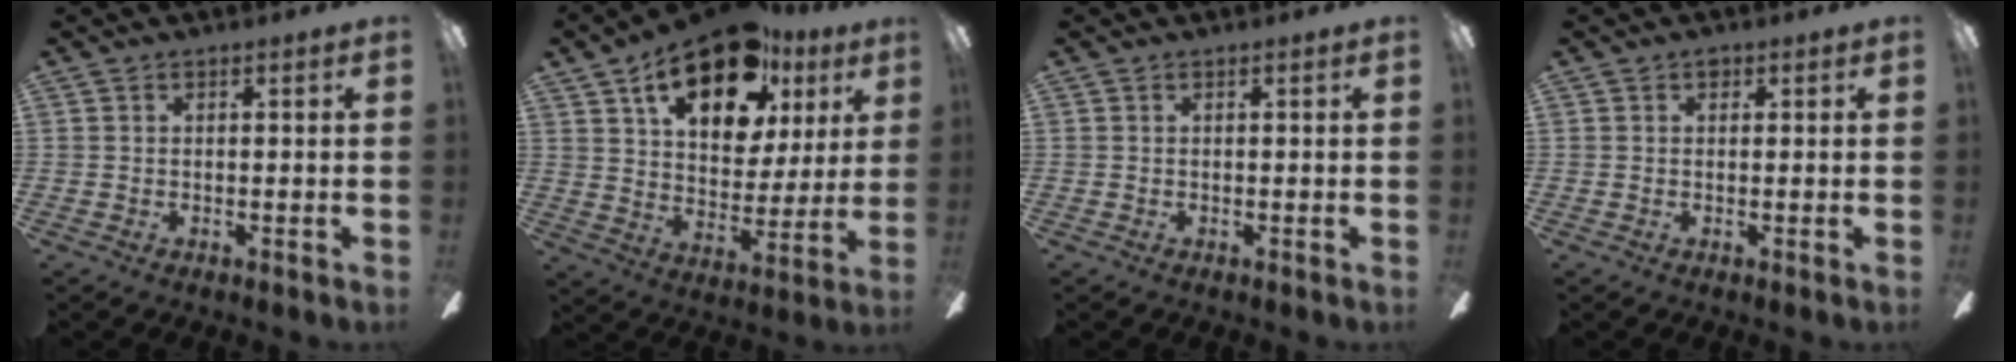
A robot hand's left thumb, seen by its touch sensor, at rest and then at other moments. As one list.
[{"total": 22.4, "force": [13.2, 11.5, 13.9], "torque": [-0.210, -0.059, 0.224]}, {"total": 0.0}, {"total": 1.1, "force": [0.6, 0.8, 0.6], "torque": [-0.004, 0.001, 0.008]}]